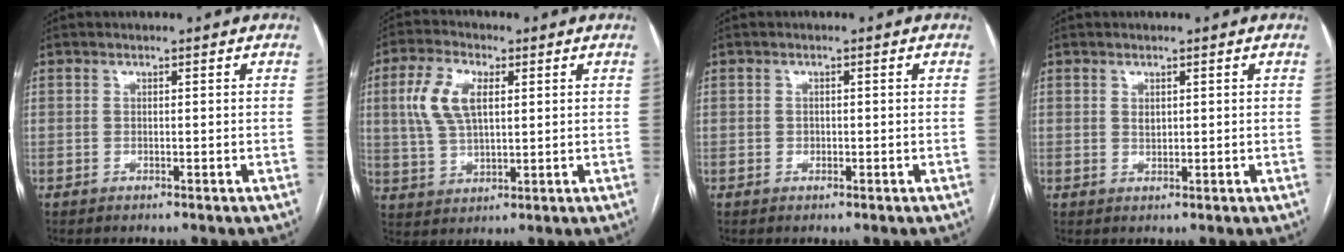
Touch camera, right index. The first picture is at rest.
{"total": 8.7, "force": [2.4, 4.2, 7.3], "torque": [-0.167, 0.017, 0.050]}
{"total": 1.0, "force": [-0.2, 0.8, 0.4], "torque": [-0.007, 0.001, -0.003]}
{"total": 1.0, "force": [0.4, 0.6, 0.7], "torque": [-0.013, -0.003, 0.011]}